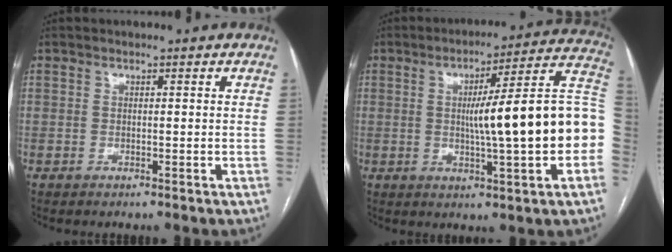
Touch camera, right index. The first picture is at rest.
{"total": 18.5, "force": [-1.2, 0.9, 18.5], "torque": [-0.220, 0.037, -0.017]}